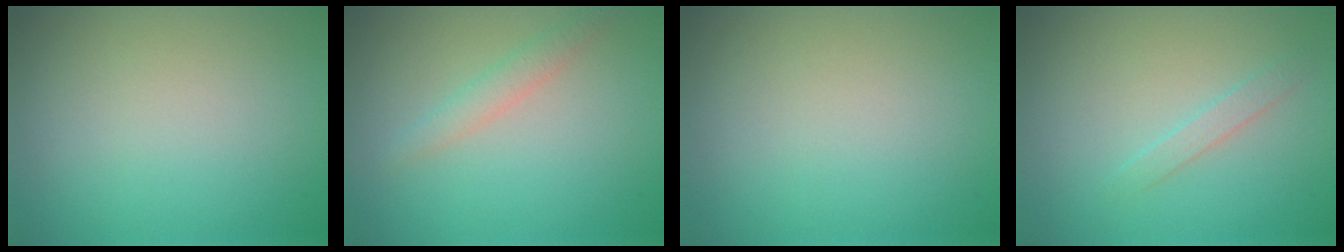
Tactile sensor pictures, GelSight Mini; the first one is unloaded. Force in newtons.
{"total": 1.6, "press": 1.6, "slide": 0.1}
{"total": 0.0}
{"total": 1.2, "press": 1.2, "slide": 0.1}